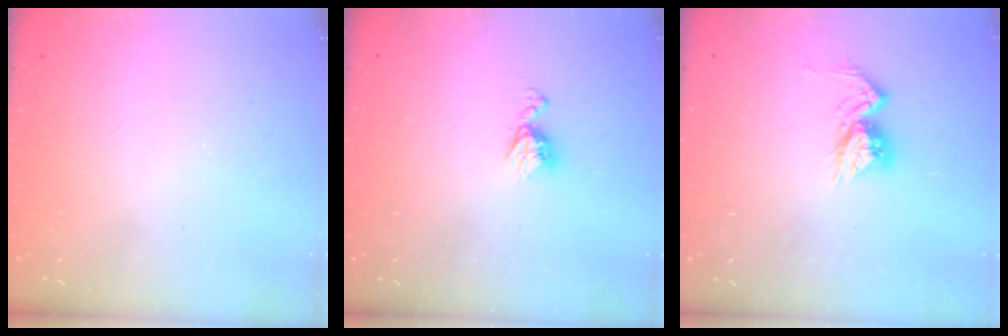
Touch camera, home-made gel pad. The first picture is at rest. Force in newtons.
{"total": 6.4, "press": 6.4, "slide": 0.5}
{"total": 9.6, "press": 9.6, "slide": 0.8}